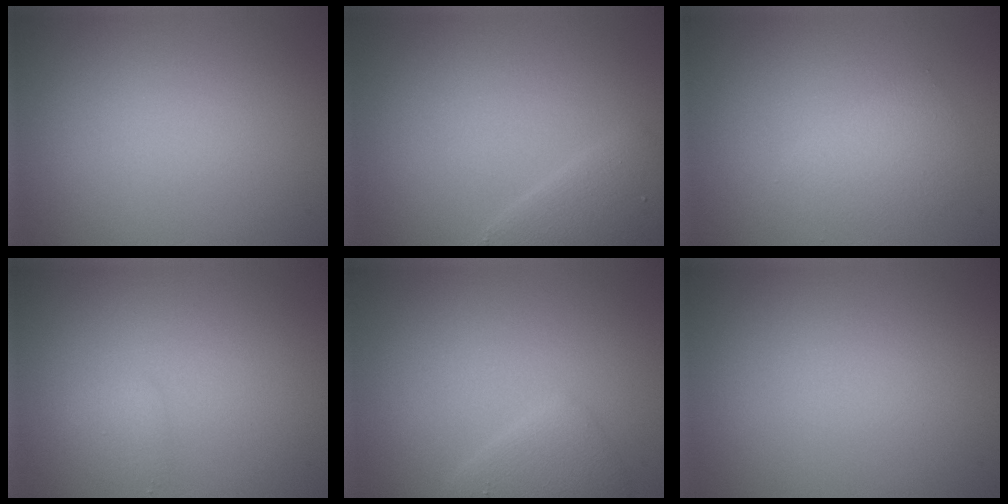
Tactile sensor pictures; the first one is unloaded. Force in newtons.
{"total": 2.9, "press": 2.9, "slide": 0.2}
{"total": 2.4, "press": 2.4, "slide": 0.1}
{"total": 1.1, "press": 1.1, "slide": 0.1}
{"total": 2.4, "press": 2.4, "slide": 0.1}
{"total": 0.0}